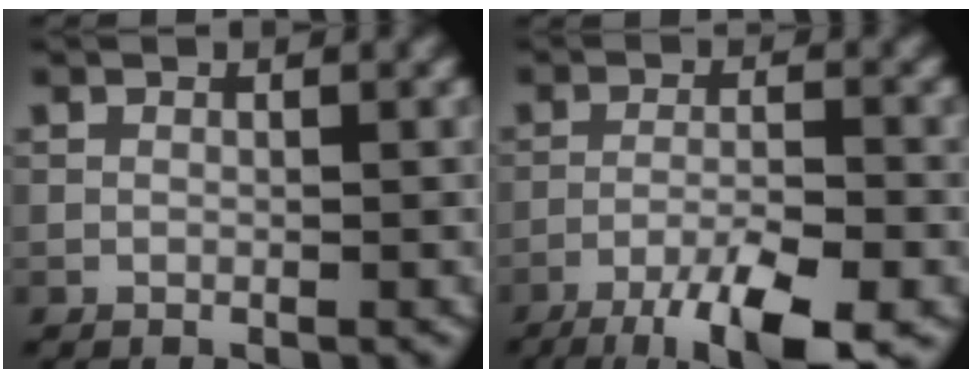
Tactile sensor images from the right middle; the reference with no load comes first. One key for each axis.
{"total": 8.7, "fx": -5.8, "fy": 1.7, "fz": 6.2, "tx": -0.105, "ty": -0.012, "tz": -0.094}